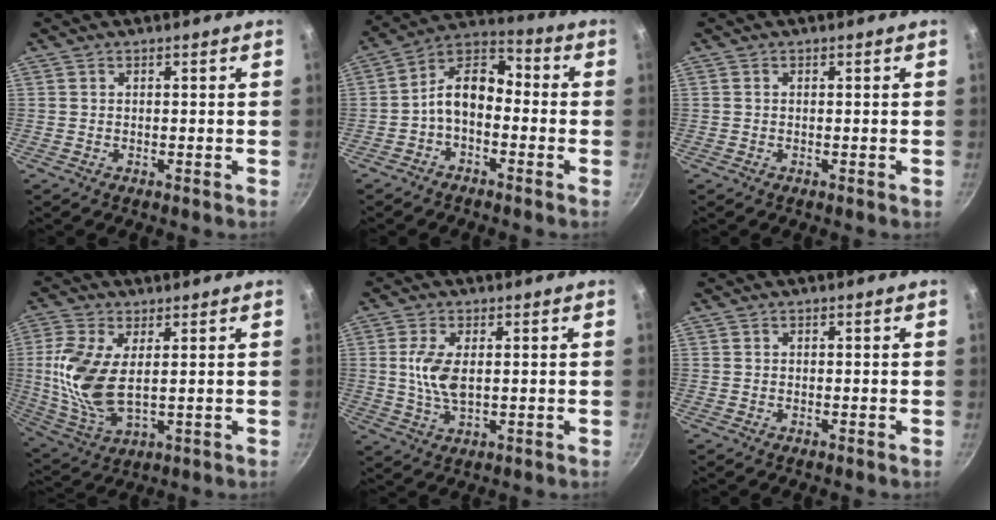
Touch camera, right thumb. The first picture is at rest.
{"total": 10.0, "force": [-2.2, 6.4, 7.3], "torque": [-0.110, 0.053, -0.060]}
{"total": 0.0}
{"total": 13.1, "force": [1.8, 6.6, 11.1], "torque": [-0.233, -0.009, 0.042]}
{"total": 6.8, "force": [0.7, 3.3, 5.9], "torque": [-0.119, -0.002, 0.015]}
{"total": 0.0}